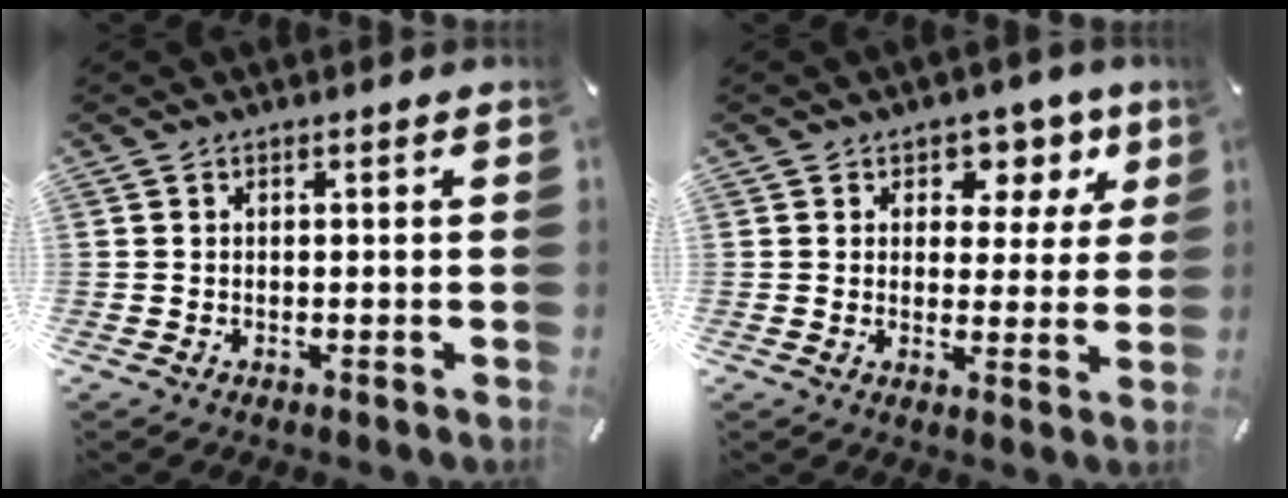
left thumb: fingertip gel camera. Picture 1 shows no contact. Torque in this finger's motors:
{"motor_torque": [0.92, 1.05, 0.61, -0.65, 0.01]}